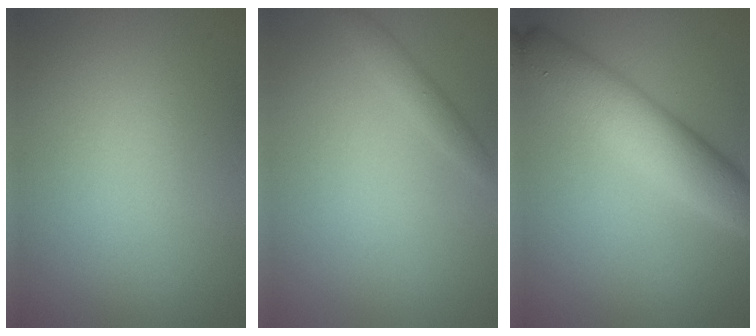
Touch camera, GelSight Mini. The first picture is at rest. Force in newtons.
{"total": 1.3, "press": 1.3, "slide": 0.1}
{"total": 6.3, "press": 6.2, "slide": 0.3}